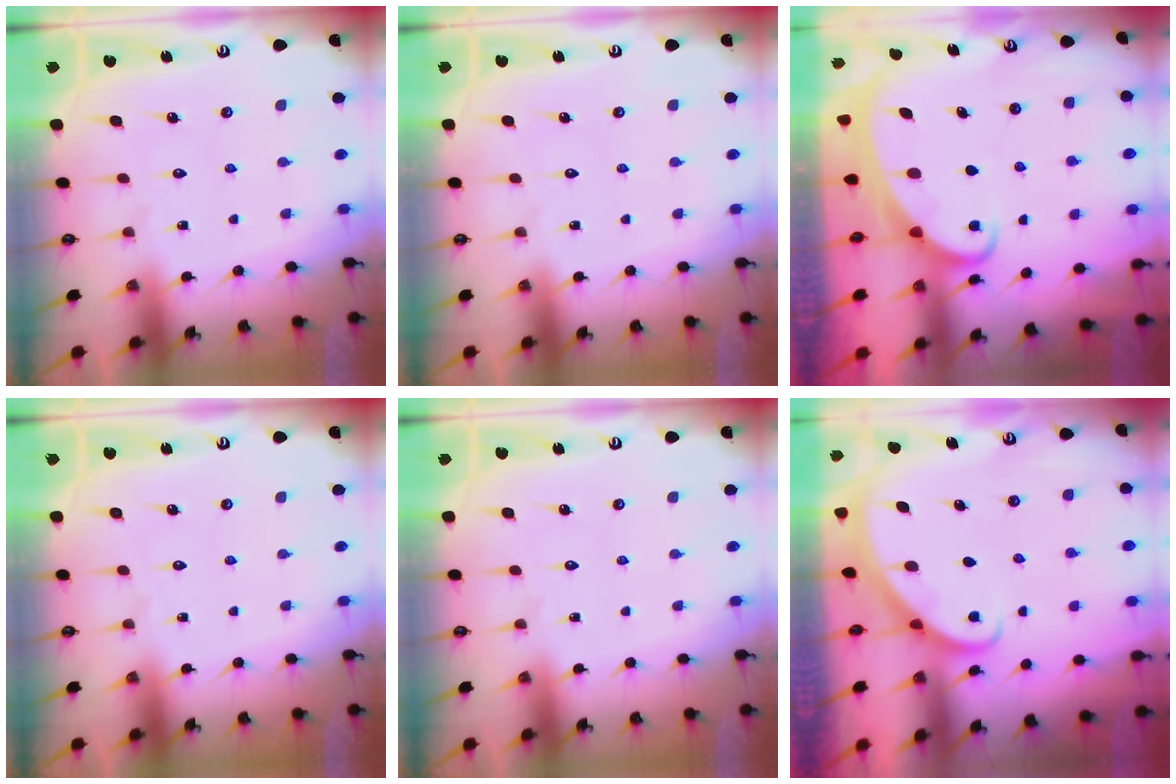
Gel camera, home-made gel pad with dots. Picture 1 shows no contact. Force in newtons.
{"total": 0.0}
{"total": 2.6, "press": 2.6, "slide": 0.4}
{"total": 0.0}
{"total": 0.0}
{"total": 2.8, "press": 2.8, "slide": 0.2}